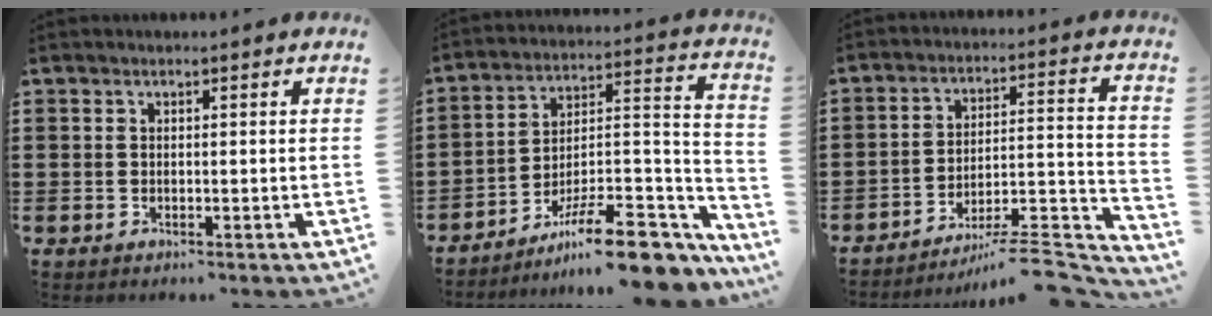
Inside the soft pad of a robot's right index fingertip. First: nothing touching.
{"total": 13.0, "force": [-9.3, 3.6, 8.3], "torque": [-0.117, 0.037, -0.160]}
{"total": 8.1, "force": [-7.0, 1.0, 4.0], "torque": [-0.054, 0.006, -0.135]}